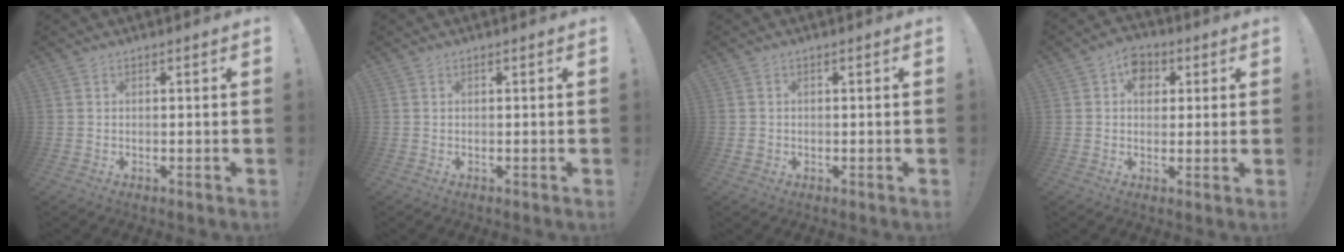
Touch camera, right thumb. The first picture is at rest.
{"total": 0.0}
{"total": 1.4, "force": [-0.3, 1.3, 0.4], "torque": [-0.007, 0.004, -0.005]}
{"total": 7.4, "force": [2.3, 6.0, 3.8], "torque": [-0.046, -0.003, 0.043]}